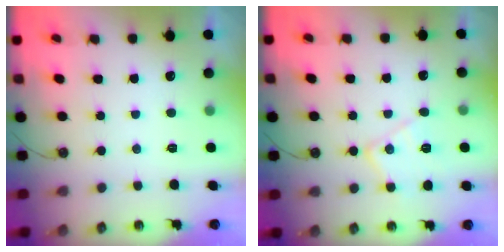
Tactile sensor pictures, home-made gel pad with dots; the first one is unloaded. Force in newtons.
{"total": 11.6, "press": 11.6, "slide": 0.7}